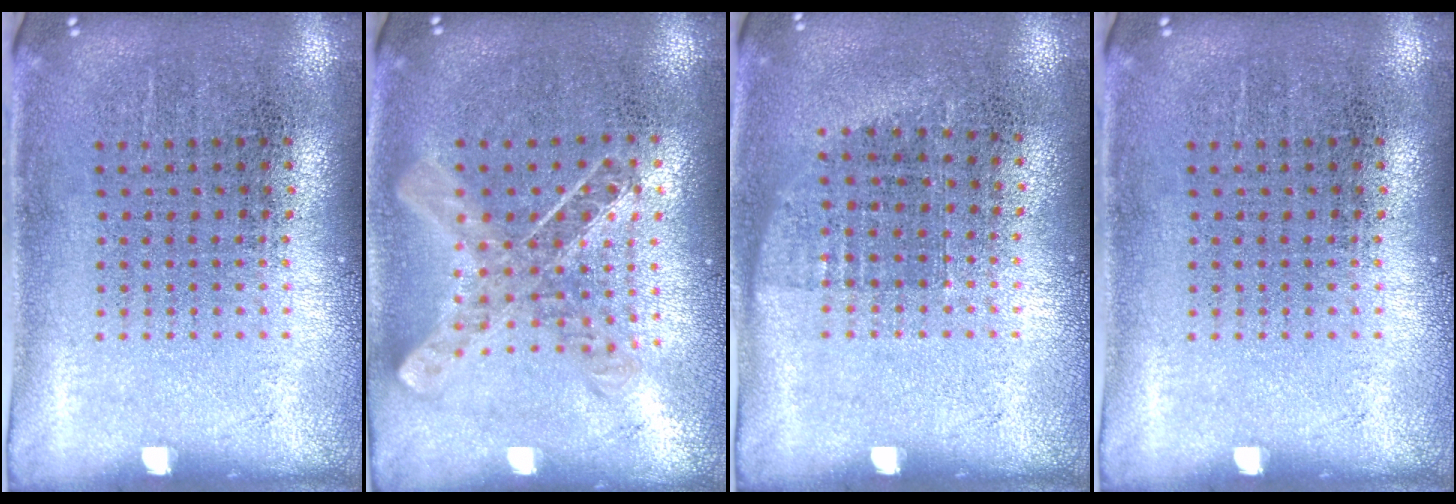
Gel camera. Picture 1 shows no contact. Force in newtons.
{"total": 0.8, "press": 0.8, "slide": 0.0}
{"total": 0.7, "press": 0.7, "slide": 0.3}
{"total": 0.0}